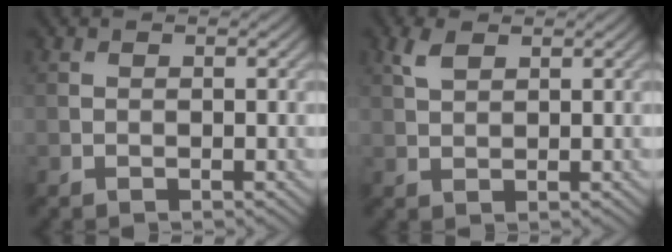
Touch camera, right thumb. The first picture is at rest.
{"total": 2.4, "force": [1.4, 1.0, 1.6], "torque": [-0.041, 0.005, 0.029]}